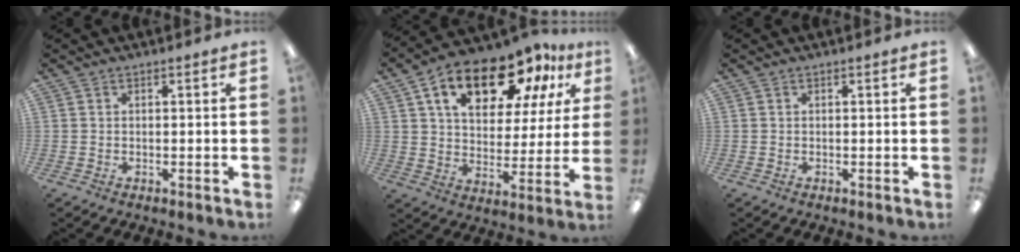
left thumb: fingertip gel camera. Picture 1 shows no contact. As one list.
[{"total": 19.1, "force": [11.1, 9.9, 12.0], "torque": [-0.200, -0.035, 0.190]}, {"total": 0.0}]